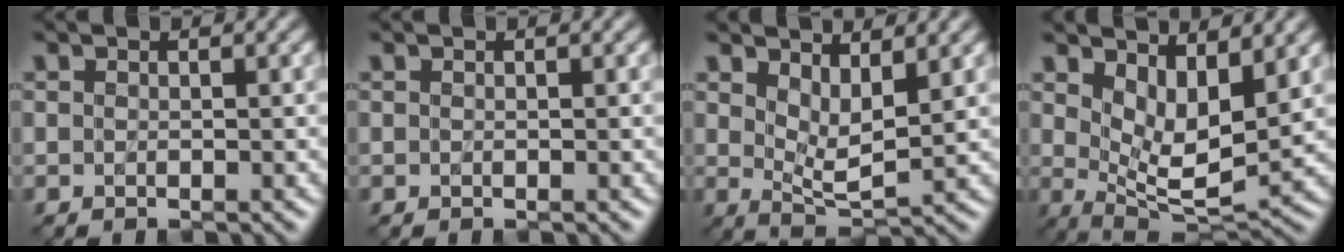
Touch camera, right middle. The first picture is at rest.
{"total": 0.0}
{"total": 2.9, "force": [1.4, 0.9, 2.3], "torque": [-0.051, -0.014, 0.026]}
{"total": 4.8, "force": [2.2, 1.9, 3.8], "torque": [-0.076, -0.021, 0.039]}